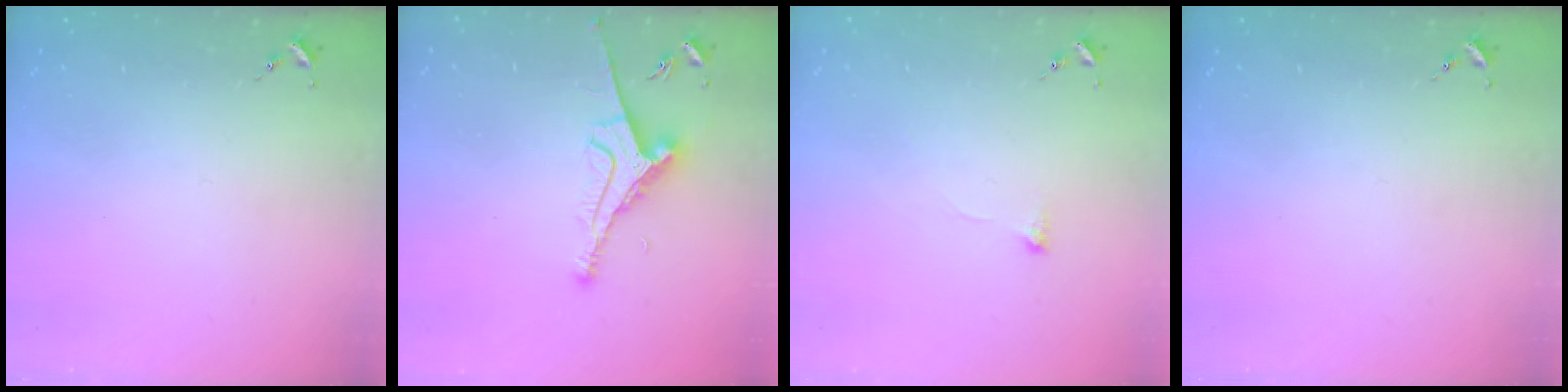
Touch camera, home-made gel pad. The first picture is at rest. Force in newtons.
{"total": 9.1, "press": 9.0, "slide": 1.2}
{"total": 5.8, "press": 5.7, "slide": 0.9}
{"total": 0.0}